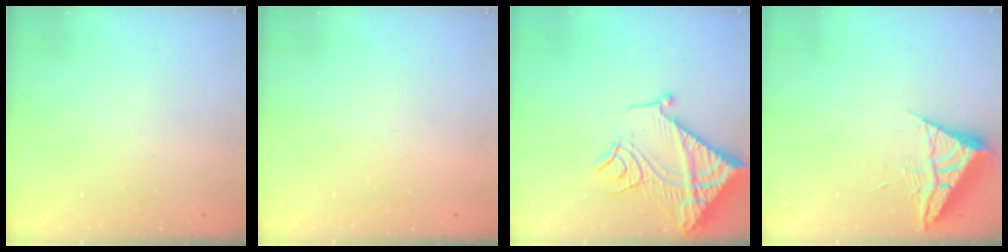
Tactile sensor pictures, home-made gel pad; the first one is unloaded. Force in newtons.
{"total": 1.5, "press": 1.5, "slide": 0.1}
{"total": 19.7, "press": 19.6, "slide": 2.1}
{"total": 6.3, "press": 6.3, "slide": 0.9}